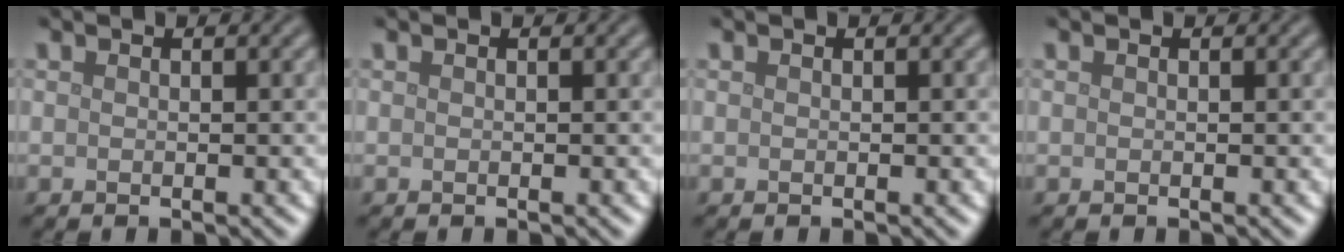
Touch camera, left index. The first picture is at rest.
{"total": 0.0}
{"total": 0.0}
{"total": 0.0}